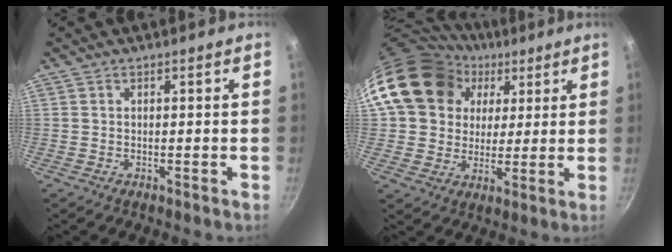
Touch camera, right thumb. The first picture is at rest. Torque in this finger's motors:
{"motor_torque": [1.85, 2.04, 0.66, -0.61, 0.18]}